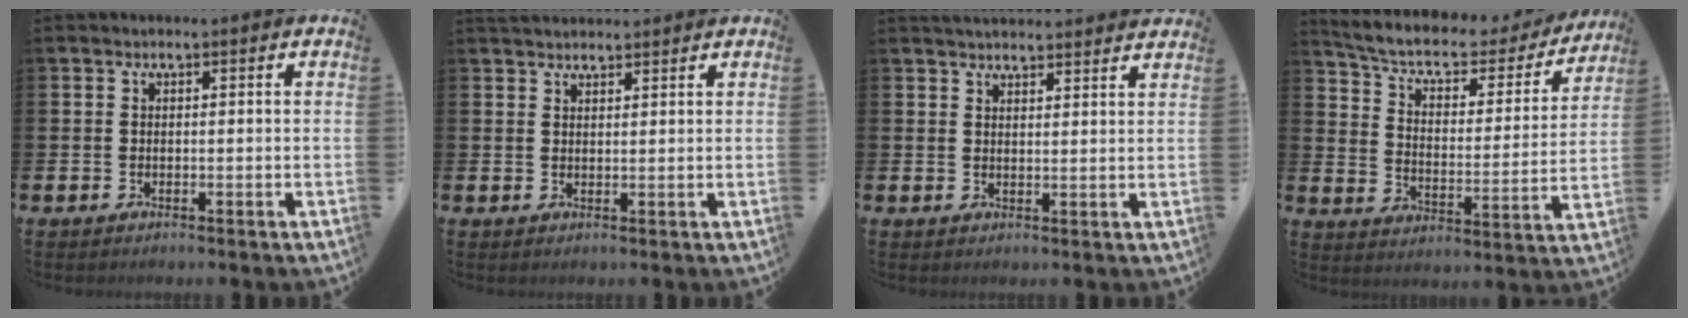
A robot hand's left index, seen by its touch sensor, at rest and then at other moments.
{"total": 2.3, "force": [2.3, 0.5, 0.2], "torque": [0.003, -0.008, 0.040]}
{"total": 3.2, "force": [3.2, 0.1, 0.1], "torque": [-0.005, -0.018, 0.059]}
{"total": 6.6, "force": [5.5, 2.3, 2.8], "torque": [-0.077, -0.041, 0.086]}